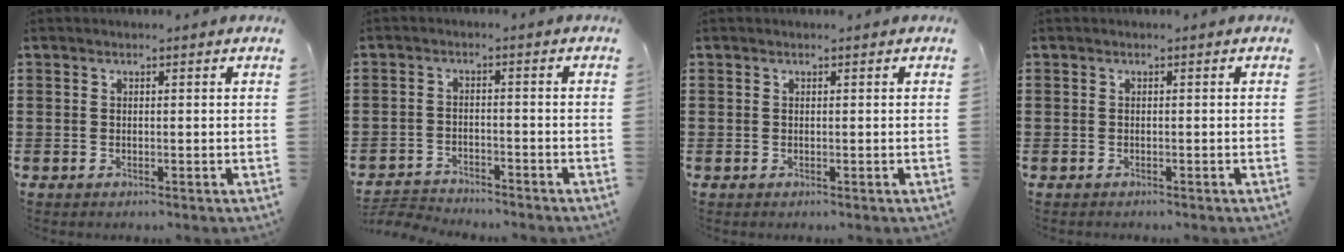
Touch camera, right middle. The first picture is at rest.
{"total": 3.2, "force": [-3.1, 0.4, 0.0], "torque": [-0.007, 0.000, -0.069]}
{"total": 0.0}
{"total": 0.5, "force": [-0.4, 0.3, -0.1], "torque": [0.002, 0.005, -0.010]}